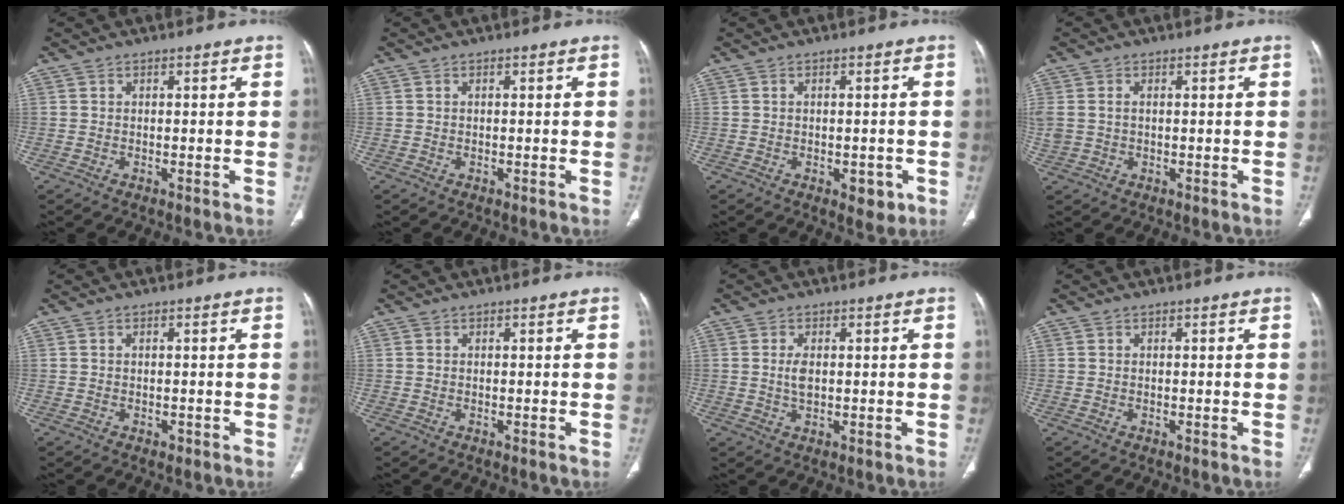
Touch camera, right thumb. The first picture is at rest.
{"total": 0.0}
{"total": 3.7, "force": [-1.3, 2.1, 2.7], "torque": [-0.019, 0.001, -0.009]}
{"total": 3.6, "force": [0.2, 2.6, 2.4], "torque": [-0.074, 0.013, 0.007]}
{"total": 0.7, "force": [-0.2, 0.5, 0.5], "torque": [-0.008, 0.000, -0.001]}
{"total": 0.0}
{"total": 2.9, "force": [0.2, 1.6, 2.4], "torque": [-0.049, -0.001, 0.005]}
{"total": 0.0}